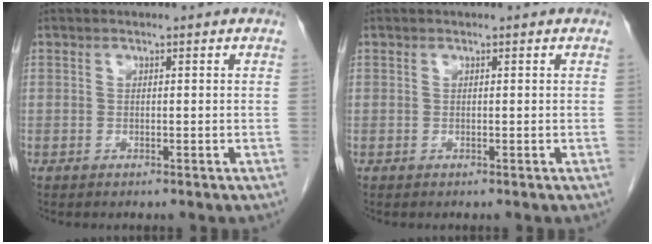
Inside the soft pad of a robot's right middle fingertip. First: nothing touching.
{"total": 0.0}